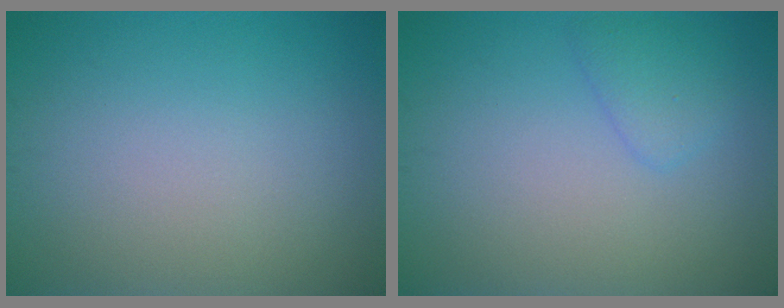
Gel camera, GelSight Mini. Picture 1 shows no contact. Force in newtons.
{"total": 1.8, "press": 1.8, "slide": 0.1}